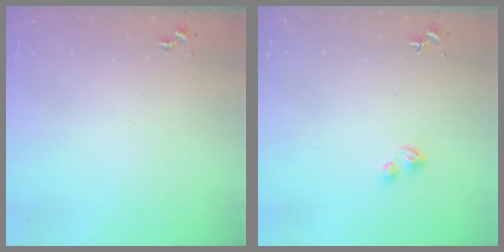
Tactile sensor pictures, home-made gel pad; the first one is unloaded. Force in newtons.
{"total": 2.8, "press": 2.7, "slide": 0.4}